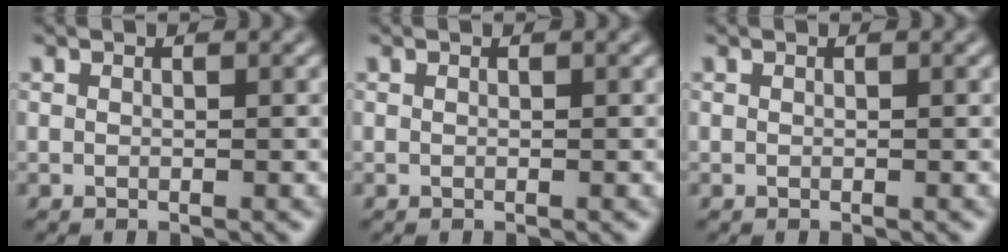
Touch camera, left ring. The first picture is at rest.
{"total": 0.0}
{"total": 0.0}